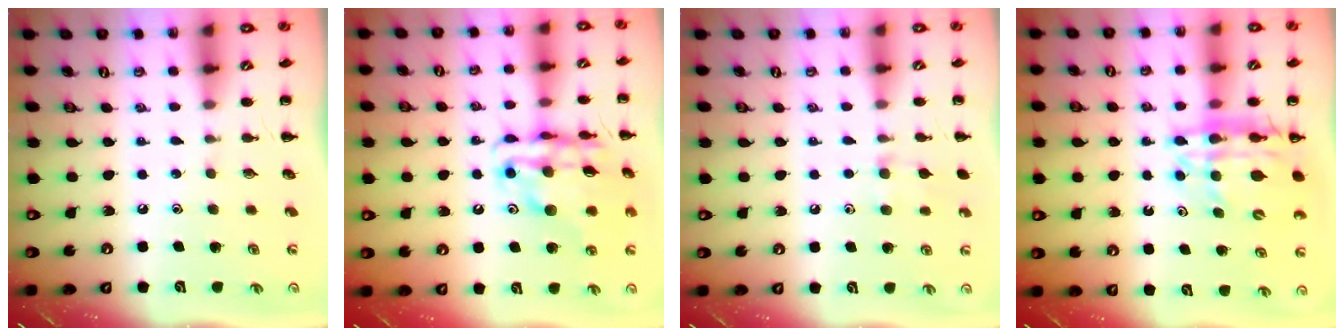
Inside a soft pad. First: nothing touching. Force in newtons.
{"total": 17.3, "press": 17.1, "slide": 2.7}
{"total": 6.8, "press": 6.3, "slide": 2.5}
{"total": 15.0, "press": 14.4, "slide": 4.2}